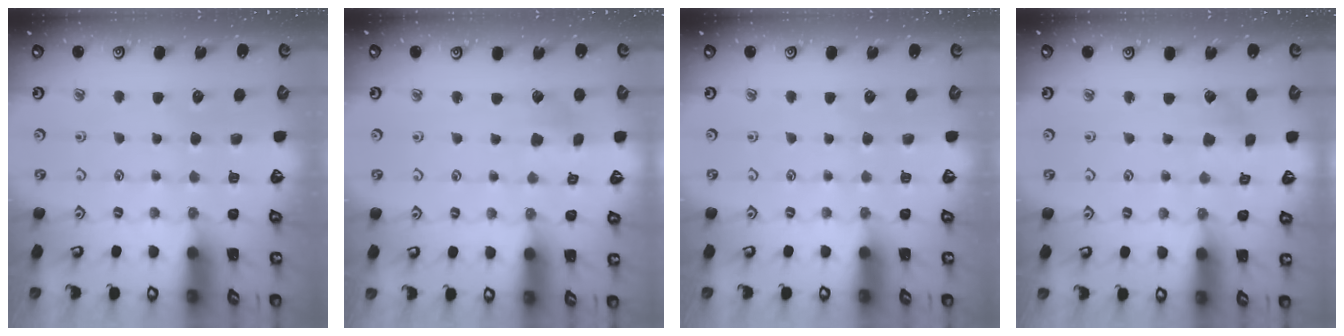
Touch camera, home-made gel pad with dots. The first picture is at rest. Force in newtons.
{"total": 2.6, "press": 2.5, "slide": 0.4}
{"total": 0.0}
{"total": 1.7, "press": 1.6, "slide": 0.2}